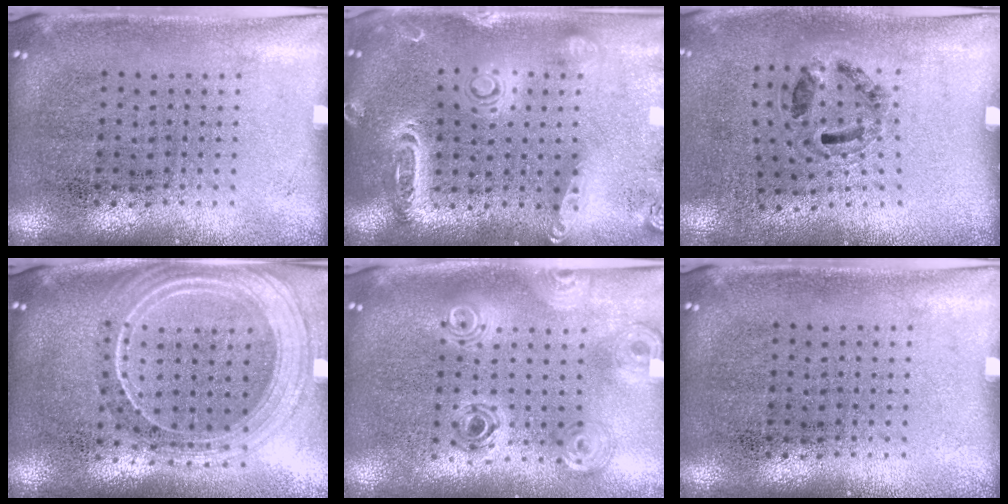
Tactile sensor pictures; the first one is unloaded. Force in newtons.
{"total": 2.3, "press": 2.1, "slide": 0.9}
{"total": 1.2, "press": 0.8, "slide": 0.8}
{"total": 2.3, "press": 2.0, "slide": 1.1}
{"total": 1.1, "press": 1.1, "slide": 0.3}
{"total": 0.0}